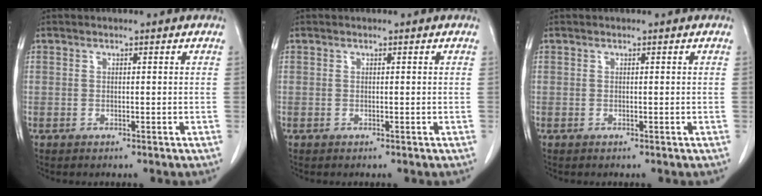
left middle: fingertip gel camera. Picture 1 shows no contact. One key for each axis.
{"total": 0.0}
{"total": 0.0}